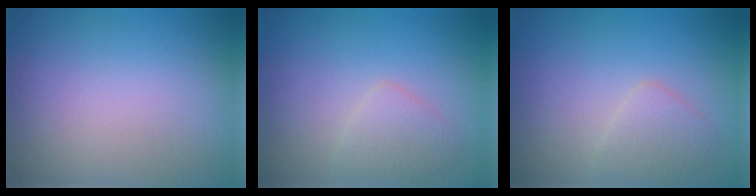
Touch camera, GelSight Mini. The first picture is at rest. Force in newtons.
{"total": 1.8, "press": 1.8, "slide": 0.1}
{"total": 1.9, "press": 1.9, "slide": 0.2}